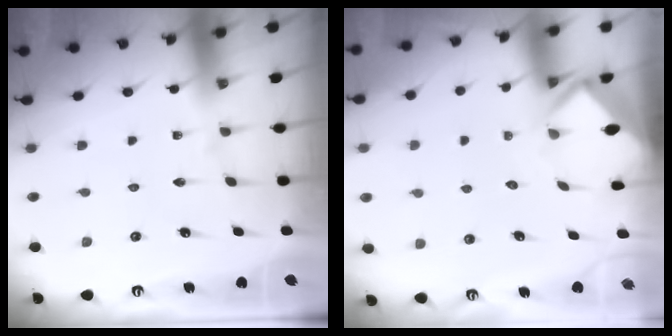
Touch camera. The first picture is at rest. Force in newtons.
{"total": 3.0, "press": 3.0, "slide": 0.3}